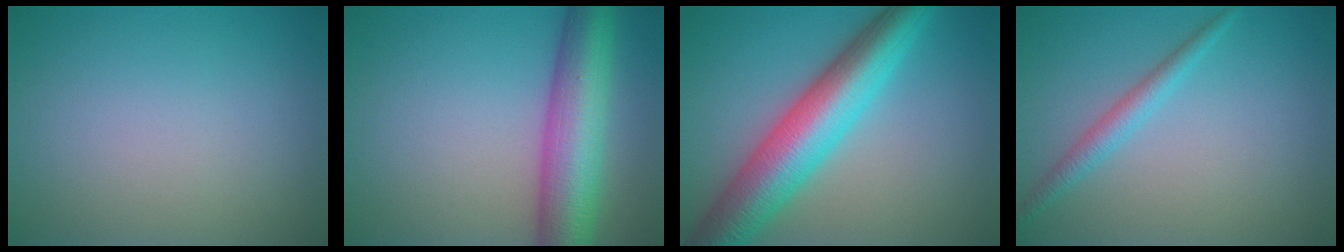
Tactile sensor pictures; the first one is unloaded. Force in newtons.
{"total": 8.9, "press": 8.9, "slide": 0.2}
{"total": 9.3, "press": 9.3, "slide": 0.1}
{"total": 2.0, "press": 2.0, "slide": 0.1}